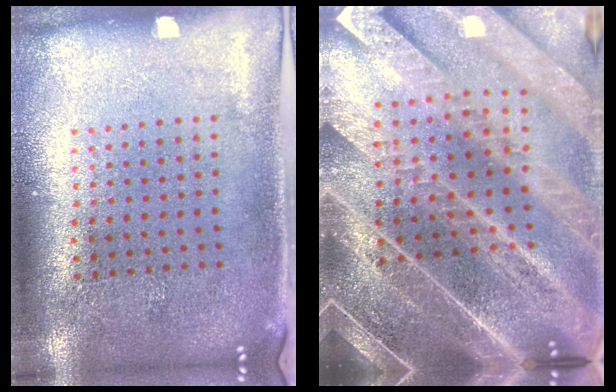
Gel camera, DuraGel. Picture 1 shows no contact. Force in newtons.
{"total": 5.4, "press": 4.6, "slide": 2.9}